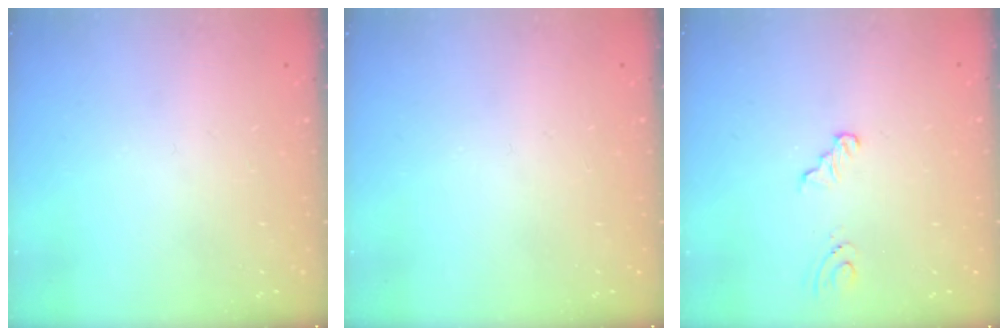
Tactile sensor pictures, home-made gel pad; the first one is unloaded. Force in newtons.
{"total": 0.0}
{"total": 2.7, "press": 2.3, "slide": 1.5}